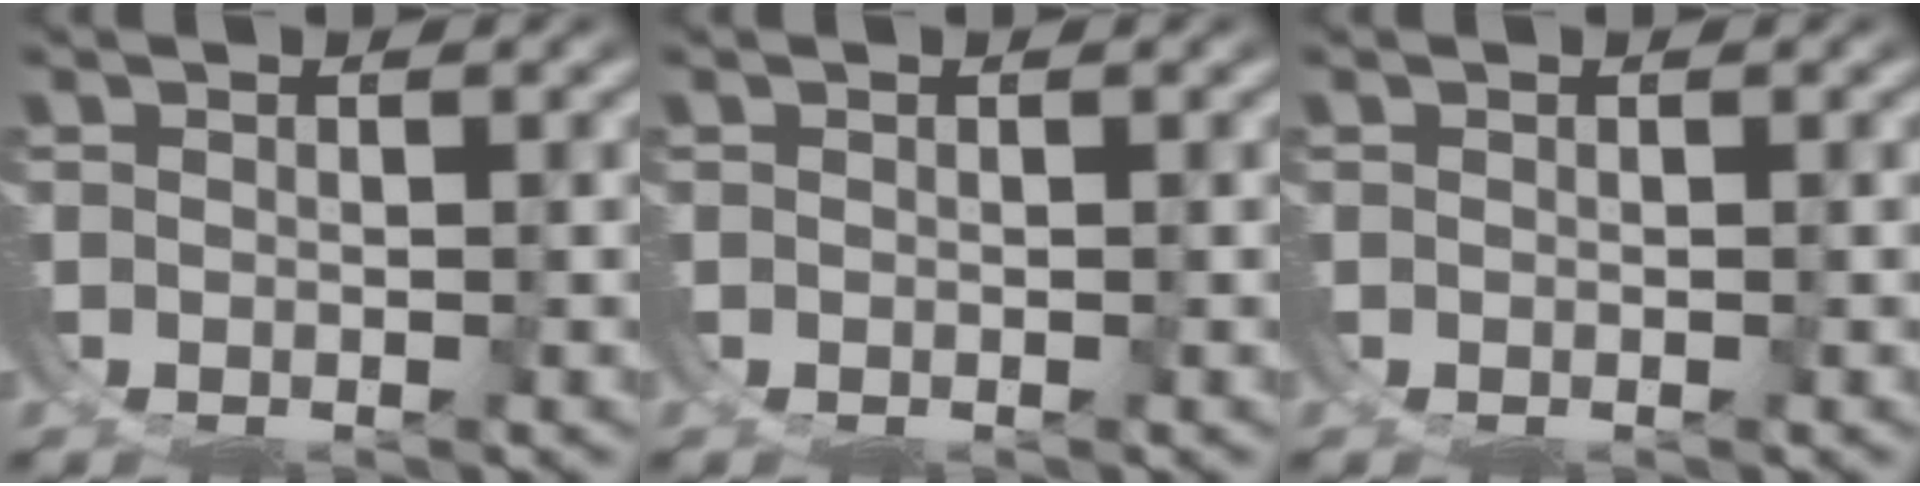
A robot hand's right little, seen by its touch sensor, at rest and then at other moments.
{"total": 0.0}
{"total": 0.0}